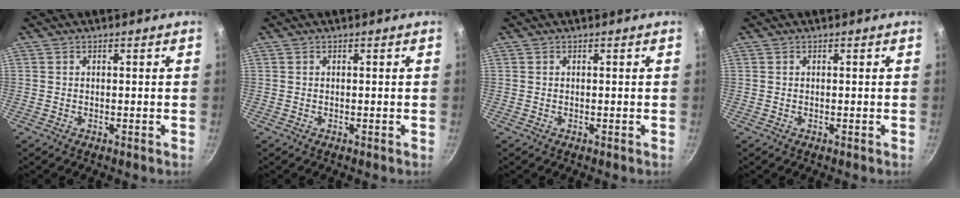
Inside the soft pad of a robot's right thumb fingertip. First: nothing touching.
{"total": 0.0}
{"total": 0.0}
{"total": 0.0}